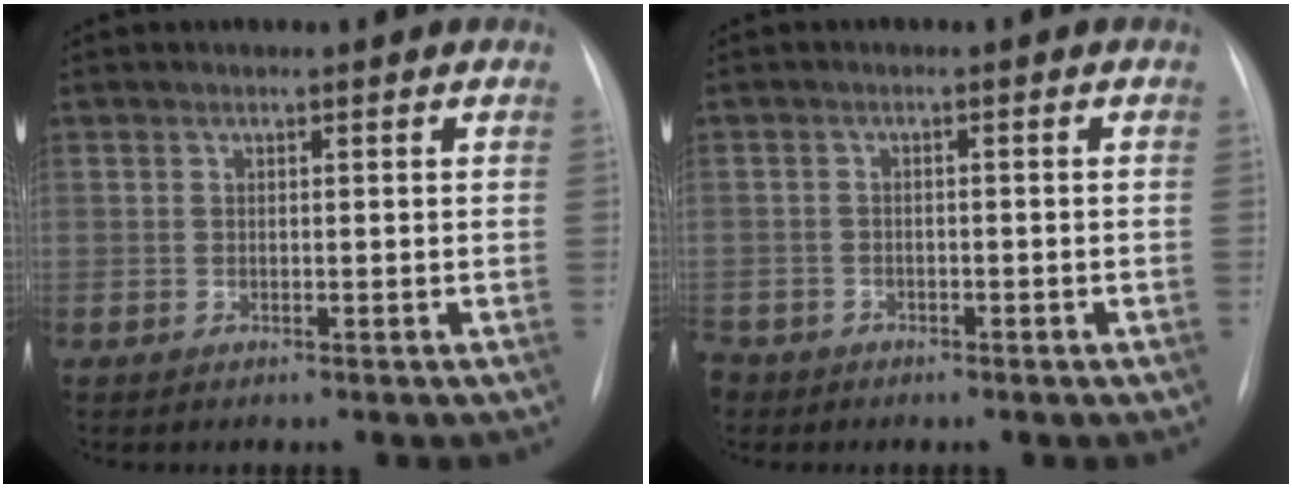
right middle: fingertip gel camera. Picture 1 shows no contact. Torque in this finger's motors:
{"motor_torque": [1.16, -0.98, 1.05, 0.21]}